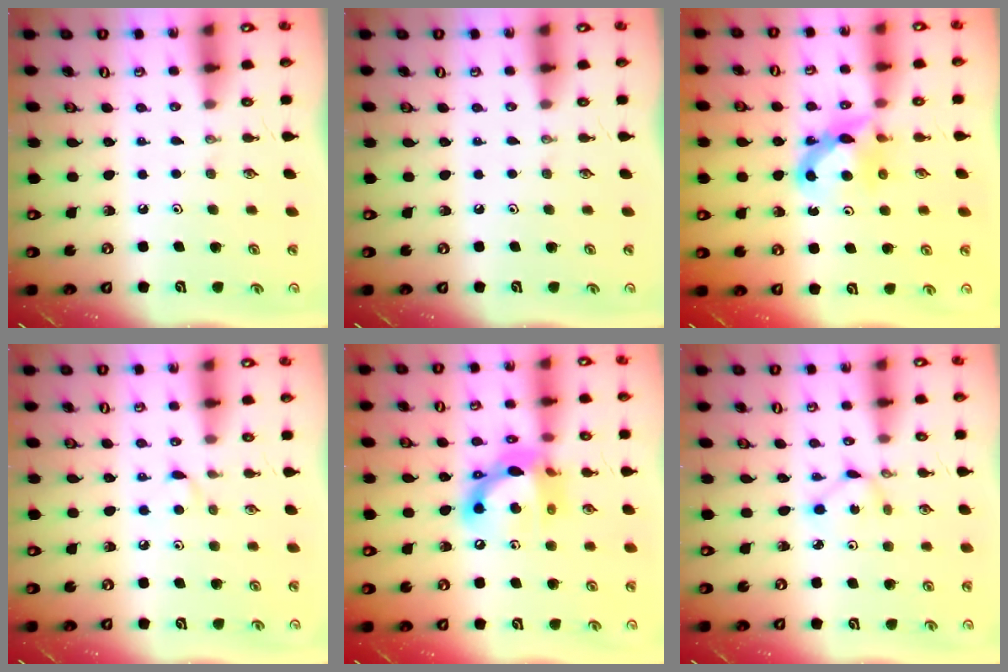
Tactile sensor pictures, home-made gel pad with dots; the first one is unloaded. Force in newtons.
{"total": 0.0}
{"total": 7.0, "press": 7.0, "slide": 0.6}
{"total": 4.2, "press": 4.2, "slide": 0.5}
{"total": 14.7, "press": 14.7, "slide": 0.9}
{"total": 1.6, "press": 1.6, "slide": 0.2}